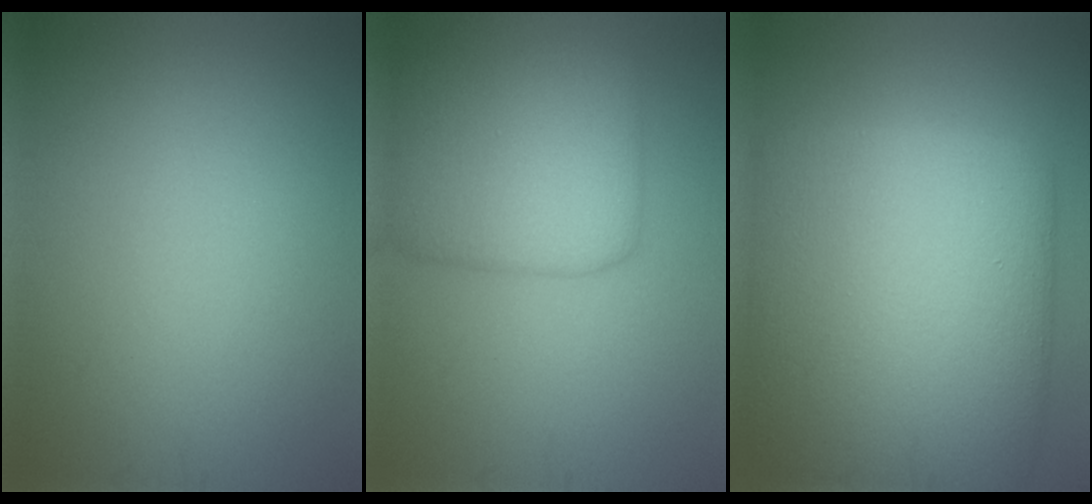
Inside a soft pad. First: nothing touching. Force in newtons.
{"total": 7.3, "press": 7.3, "slide": 0.1}
{"total": 15.8, "press": 15.8, "slide": 0.3}